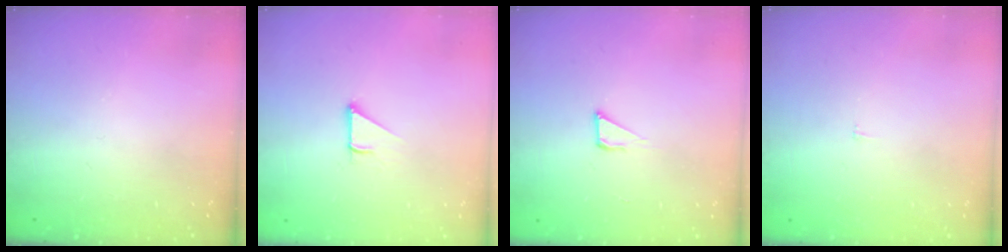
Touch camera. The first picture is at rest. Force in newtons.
{"total": 1.6, "press": 1.6, "slide": 0.2}
{"total": 4.3, "press": 4.3, "slide": 0.3}
{"total": 2.3, "press": 2.3, "slide": 0.2}